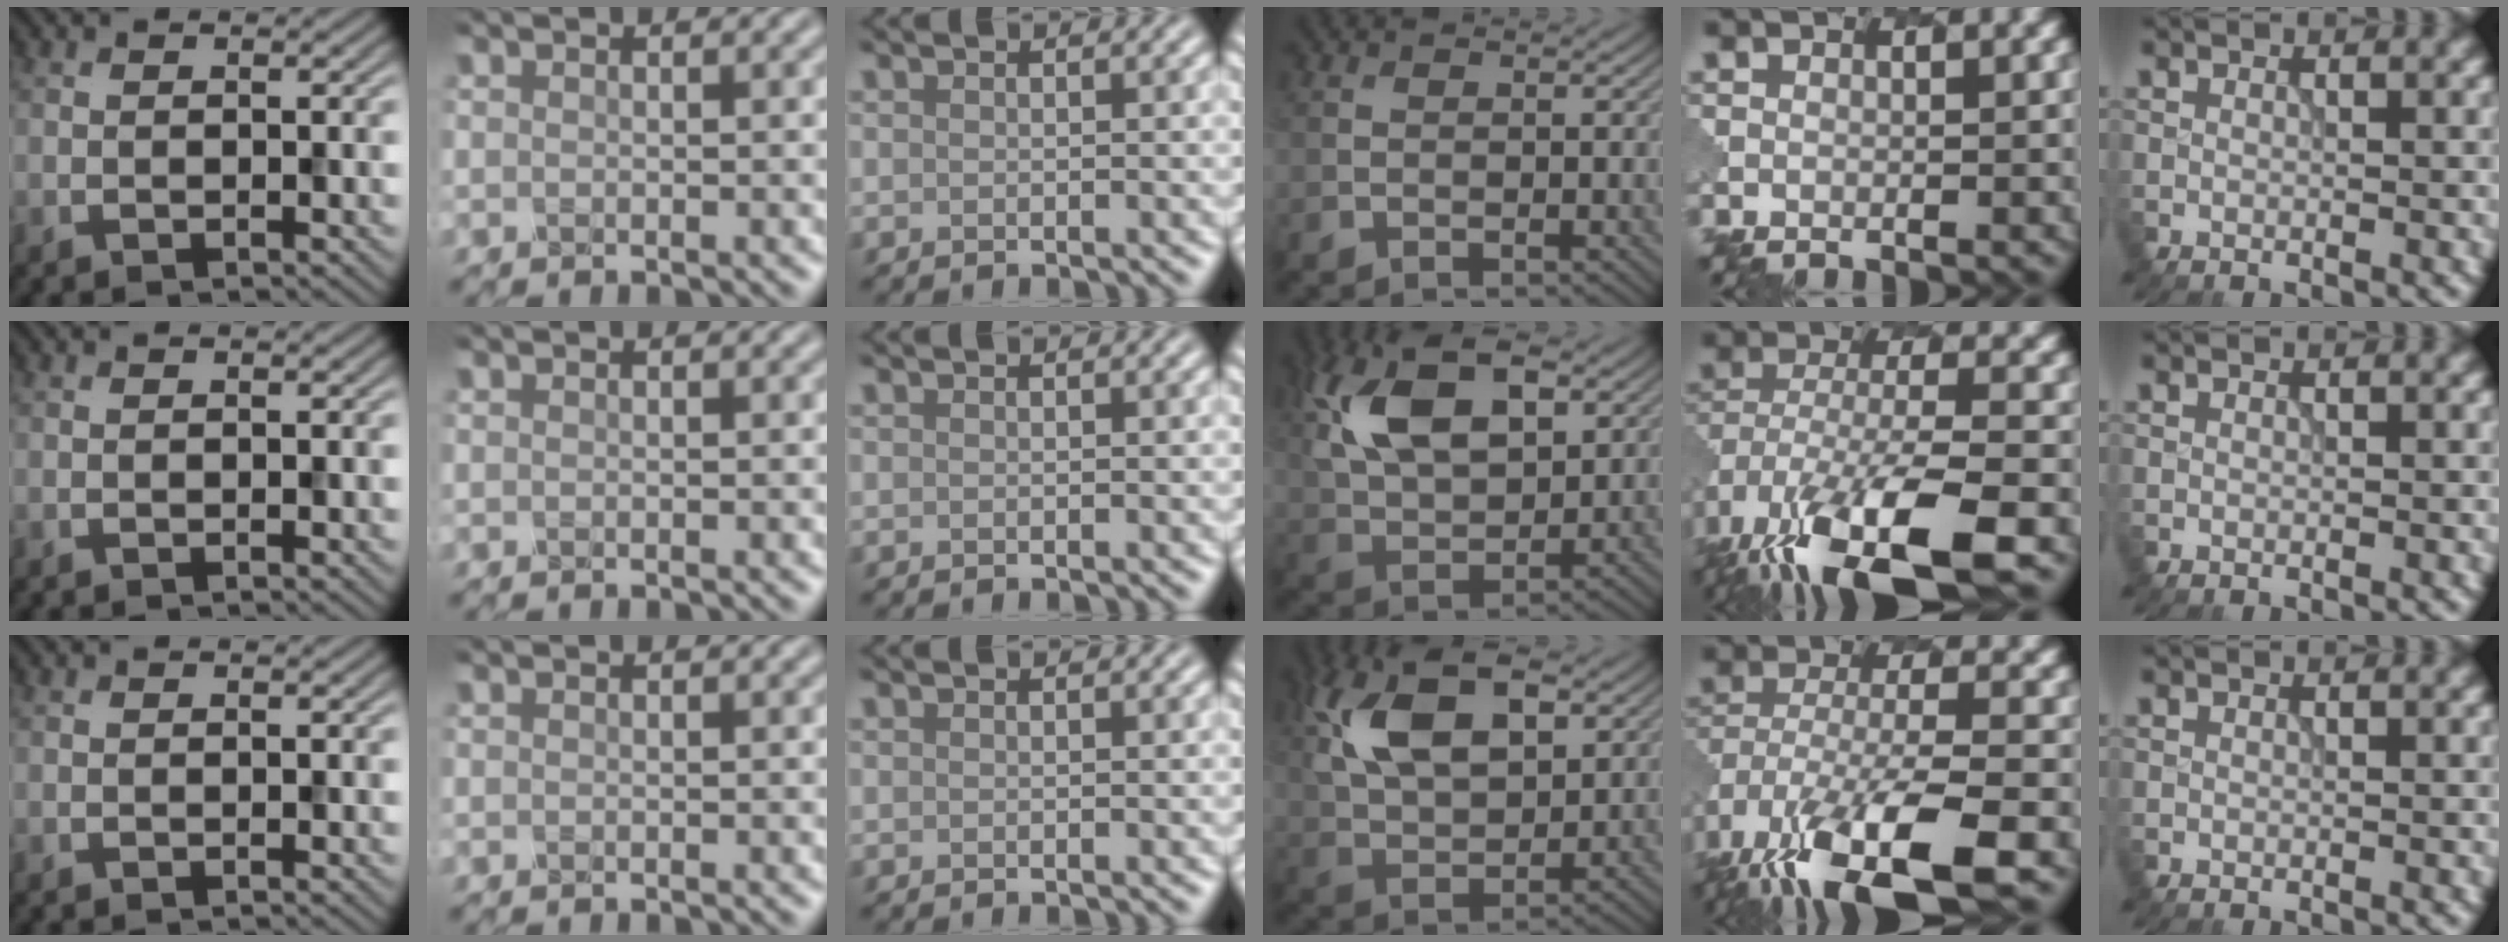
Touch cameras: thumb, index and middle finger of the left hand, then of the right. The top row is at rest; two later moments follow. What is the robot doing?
{"motion": "insert", "object": "pen bag"}